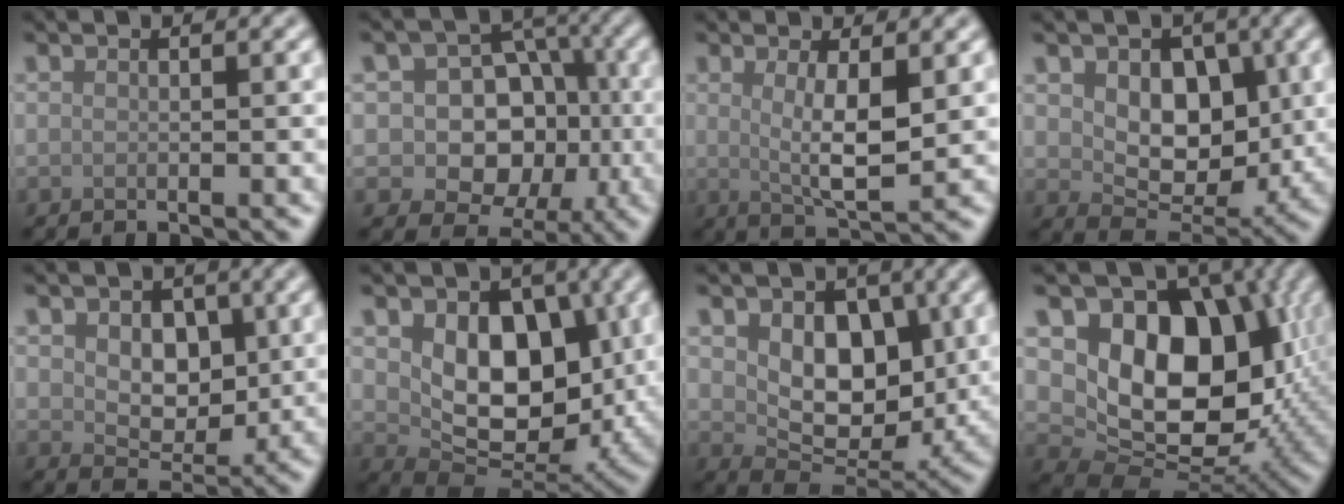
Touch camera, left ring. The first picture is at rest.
{"total": 8.7, "force": [-0.3, 7.2, 4.9], "torque": [-0.038, 0.011, -0.031]}
{"total": 4.3, "force": [0.8, 1.1, 4.1], "torque": [-0.073, -0.009, 0.020]}
{"total": 6.5, "force": [1.2, 4.5, 4.4], "torque": [-0.070, -0.016, 0.020]}
{"total": 4.6, "force": [0.8, 3.2, 3.1], "torque": [-0.054, -0.010, 0.012]}
{"total": 9.1, "force": [1.3, 6.0, 6.7], "torque": [-0.108, -0.023, 0.025]}
{"total": 7.2, "force": [1.5, 4.9, 5.1], "torque": [-0.083, -0.019, 0.026]}
{"total": 12.3, "force": [2.1, 8.8, 8.4], "torque": [-0.111, -0.009, 0.032]}